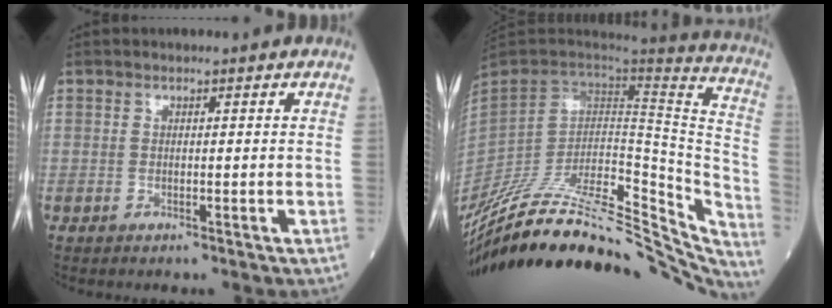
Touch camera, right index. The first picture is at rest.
{"total": 39.7, "force": [-33.7, 10.6, 18.3], "torque": [-0.258, -0.042, -0.474]}